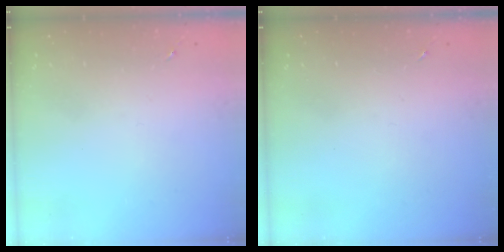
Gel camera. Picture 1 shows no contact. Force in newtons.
{"total": 0.0}